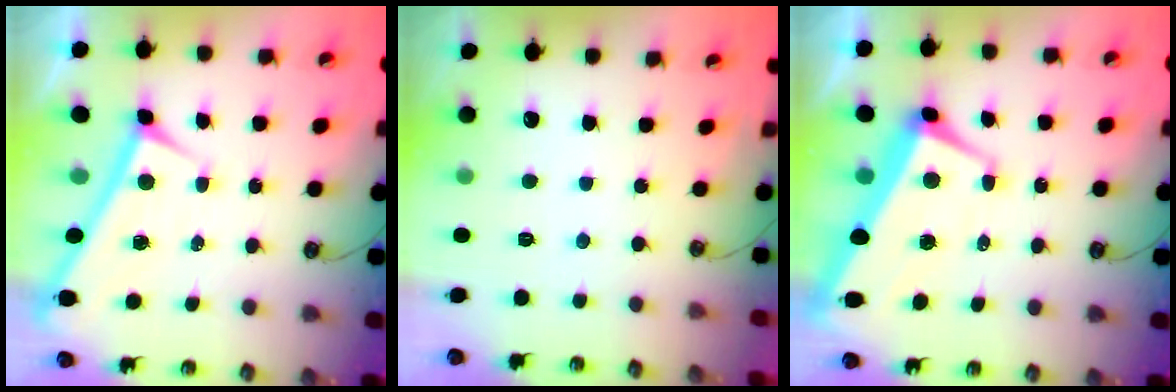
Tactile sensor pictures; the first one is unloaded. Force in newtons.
{"total": 0.0}
{"total": 1.7, "press": 1.1, "slide": 1.3}